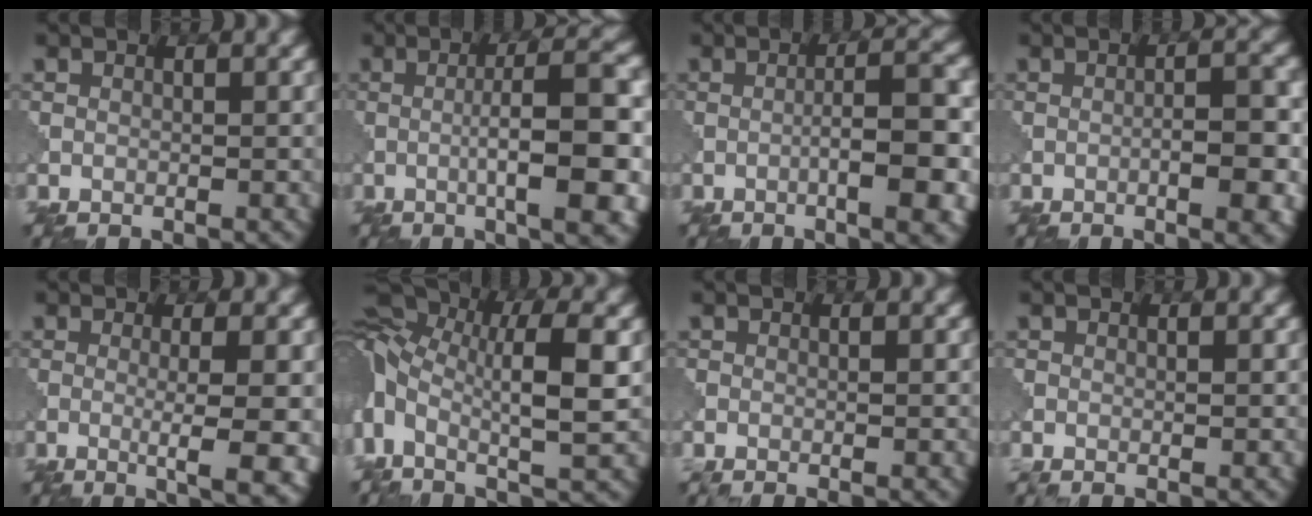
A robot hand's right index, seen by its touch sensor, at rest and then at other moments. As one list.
[{"total": 8.9, "force": [-1.6, 1.6, 8.6], "torque": [-0.104, 0.011, -0.022]}, {"total": 6.5, "force": [-2.0, 1.3, 6.1], "torque": [-0.074, 0.010, -0.029]}, {"total": 4.5, "force": [-1.8, 1.1, 4.0], "torque": [-0.051, 0.007, -0.021]}, {"total": 5.8, "force": [-1.1, 1.2, 5.6], "torque": [-0.080, -0.006, -0.010]}, {"total": 10.6, "force": [0.4, 4.5, 9.5], "torque": [-0.217, 0.003, 0.011]}, {"total": 1.8, "force": [-0.1, 1.0, 1.5], "torque": [0.003, 0.010, -0.016]}, {"total": 1.1, "force": [0.1, 0.6, 0.9], "torque": [0.004, 0.011, -0.007]}]